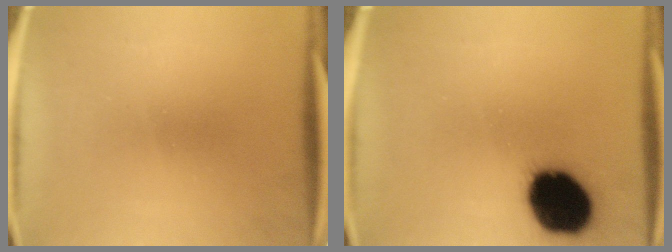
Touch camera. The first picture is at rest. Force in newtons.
{"total": 19.4}